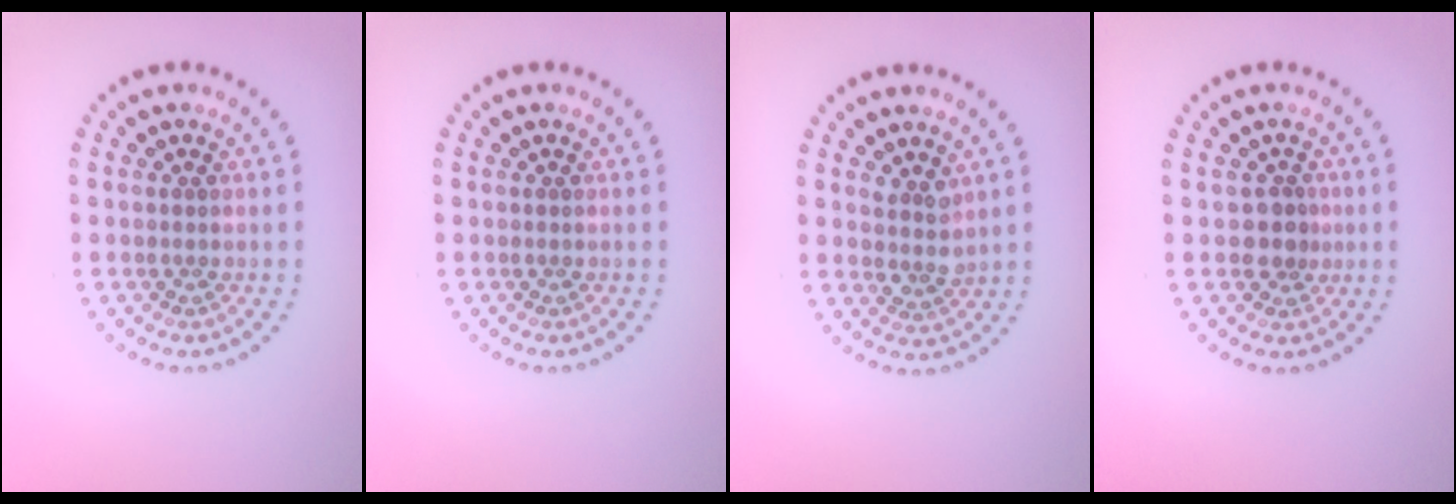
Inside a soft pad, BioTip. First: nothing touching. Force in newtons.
{"total": 0.0}
{"total": 2.1, "press": 1.6, "slide": 1.3}
{"total": 2.1, "press": 1.7, "slide": 1.2}